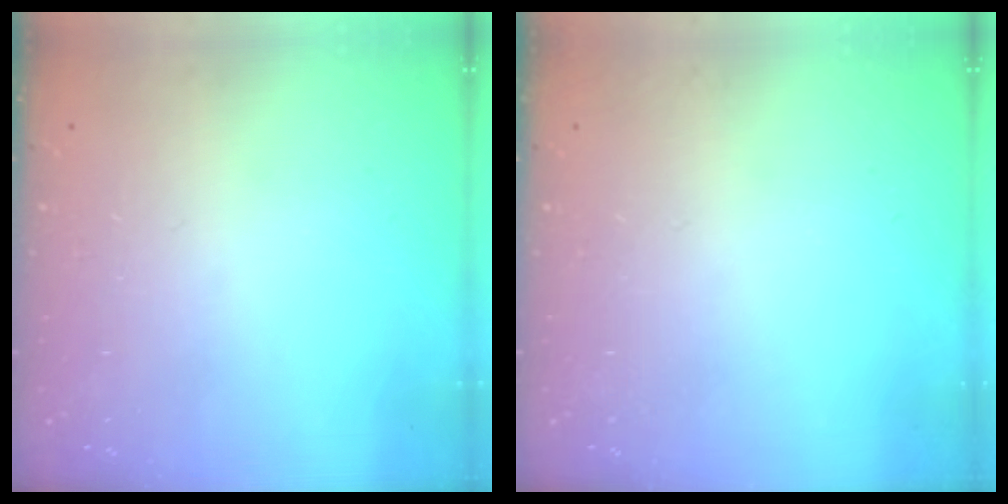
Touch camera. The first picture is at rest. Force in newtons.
{"total": 0.0}